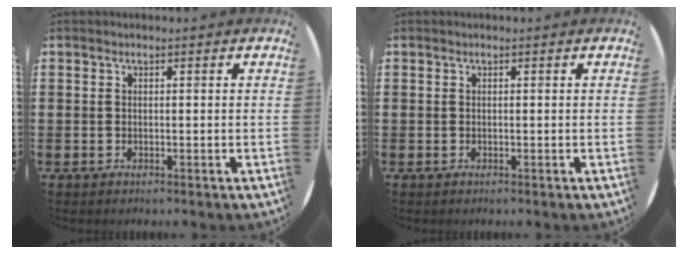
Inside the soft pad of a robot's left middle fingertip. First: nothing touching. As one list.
[{"total": 0.0}]